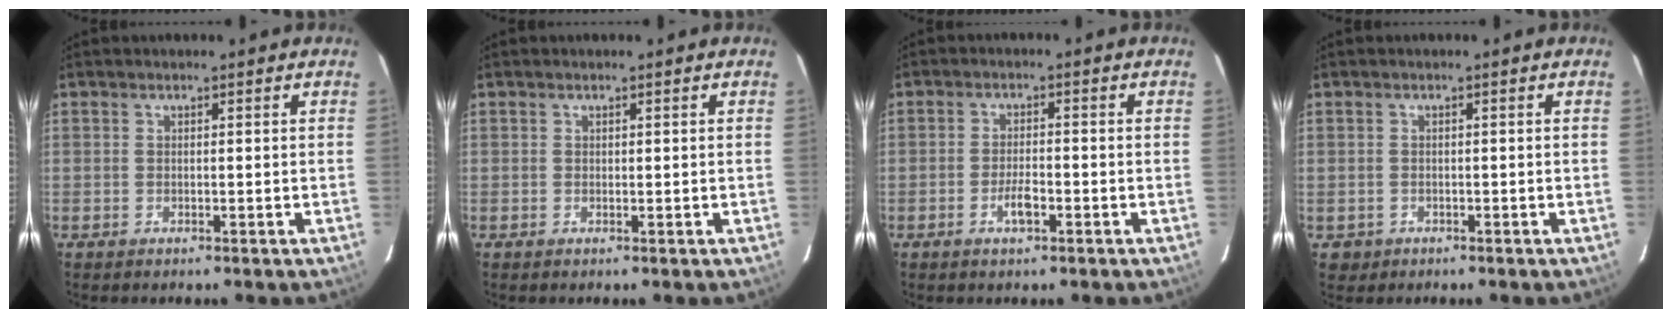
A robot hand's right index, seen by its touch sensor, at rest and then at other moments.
{"total": 0.0}
{"total": 3.1, "force": [-1.4, 0.8, 2.6], "torque": [-0.051, 0.001, -0.025]}
{"total": 2.1, "force": [-0.7, 1.9, 0.0], "torque": [0.002, 0.007, -0.007]}